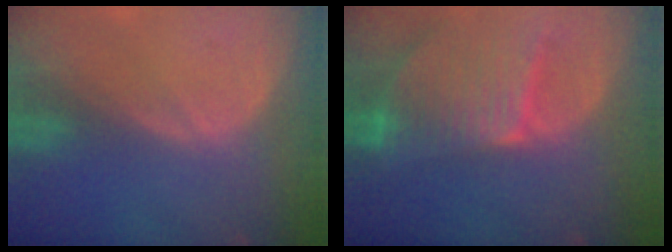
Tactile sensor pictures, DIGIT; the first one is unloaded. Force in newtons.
{"total": 9.5, "press": 8.4, "slide": 4.5}